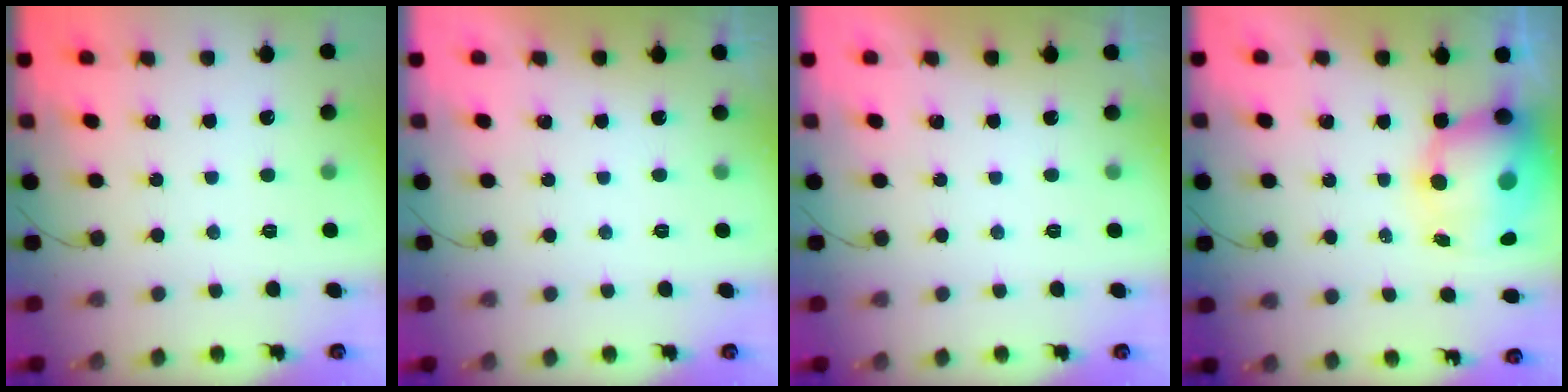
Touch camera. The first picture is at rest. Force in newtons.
{"total": 0.0}
{"total": 0.0}
{"total": 12.8, "press": 12.4, "slide": 3.4}